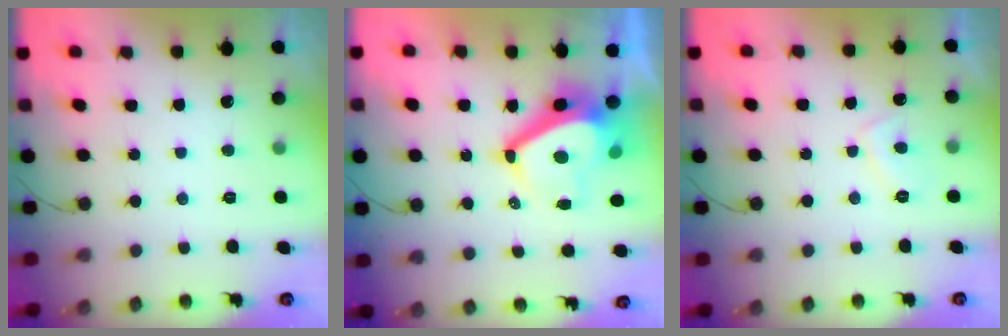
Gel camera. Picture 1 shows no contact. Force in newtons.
{"total": 10.9, "press": 10.9, "slide": 0.9}
{"total": 3.1, "press": 3.0, "slide": 0.8}